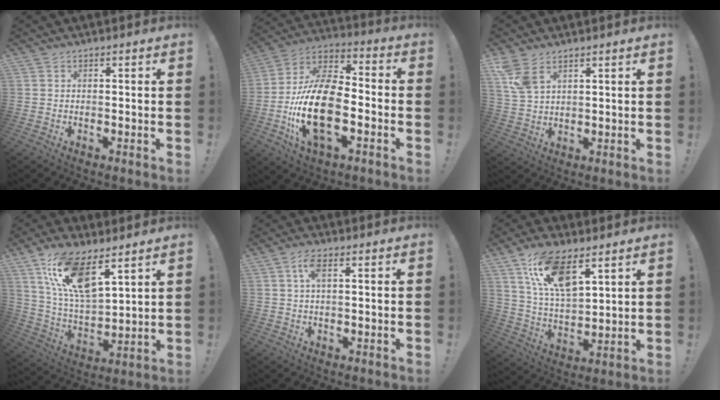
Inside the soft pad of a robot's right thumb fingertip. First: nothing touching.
{"total": 20.1, "force": [-5.5, 10.5, 16.2], "torque": [-0.336, 0.020, -0.086]}
{"total": 6.5, "force": [4.1, 3.1, 4.0], "torque": [-0.076, -0.014, 0.080]}
{"total": 15.5, "force": [9.9, 5.3, 10.7], "torque": [-0.215, -0.053, 0.176]}
{"total": 4.7, "force": [1.5, 1.7, 4.1], "torque": [-0.079, 0.003, 0.025]}
{"total": 14.5, "force": [9.0, 5.7, 9.9], "torque": [-0.192, -0.037, 0.163]}